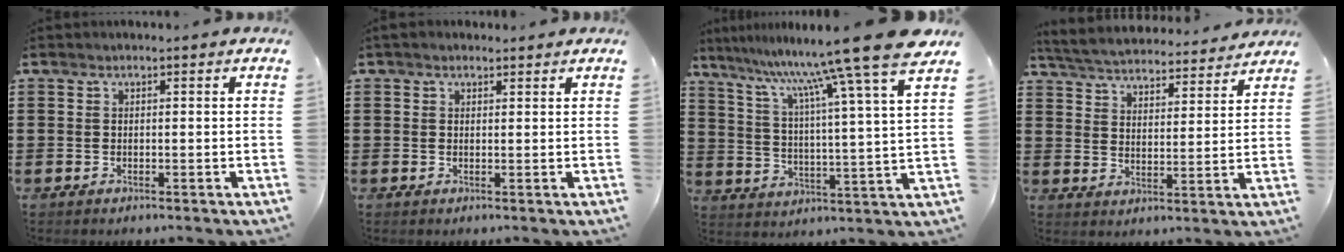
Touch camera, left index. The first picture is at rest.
{"total": 1.1, "force": [0.8, 0.8, 0.1], "torque": [-0.005, 0.006, 0.016]}
{"total": 13.8, "force": [11.4, -1.4, 7.6], "torque": [-0.171, -0.075, 0.178]}
{"total": 4.8, "force": [4.8, 0.3, 0.3], "torque": [-0.033, -0.033, 0.081]}